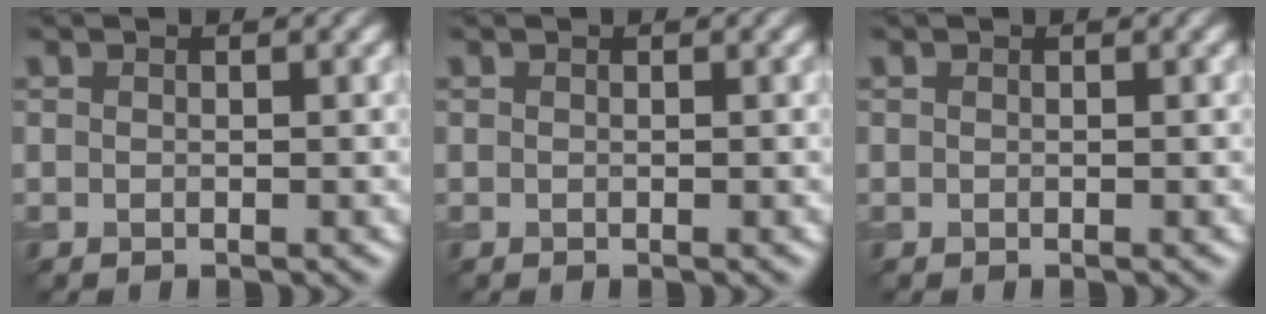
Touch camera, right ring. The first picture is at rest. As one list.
[{"total": 0.0}, {"total": 0.0}]